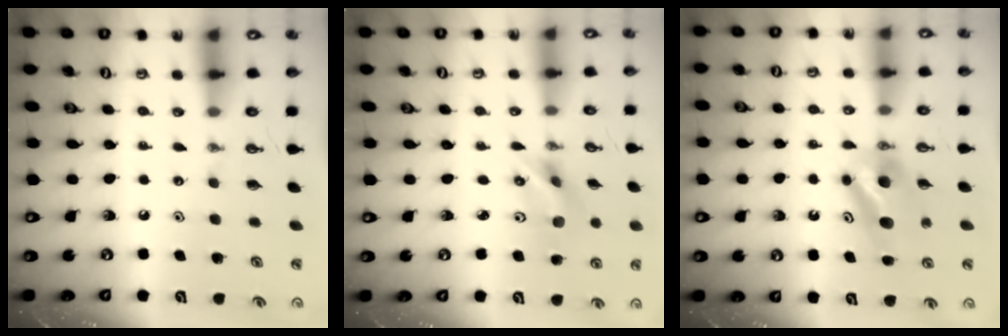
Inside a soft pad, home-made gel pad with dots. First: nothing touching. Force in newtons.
{"total": 6.3, "press": 5.5, "slide": 3.1}
{"total": 6.6, "press": 6.5, "slide": 1.2}